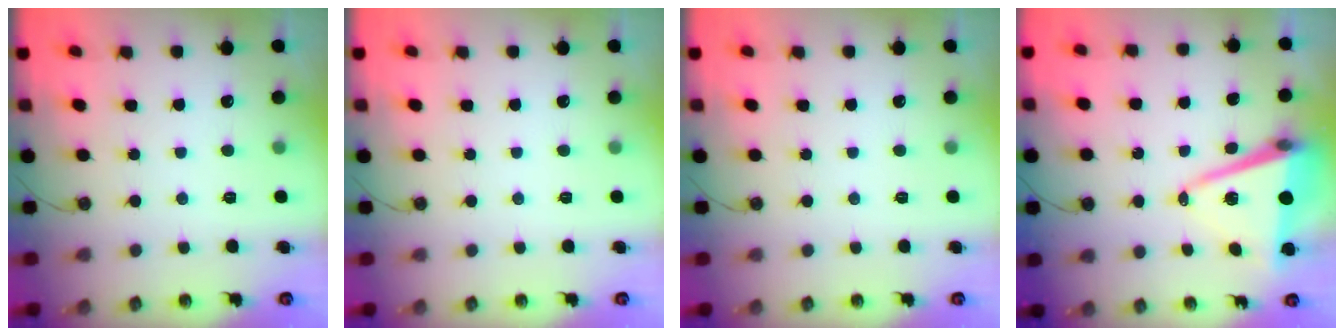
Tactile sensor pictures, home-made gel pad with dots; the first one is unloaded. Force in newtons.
{"total": 0.0}
{"total": 0.0}
{"total": 11.2, "press": 10.5, "slide": 4.1}